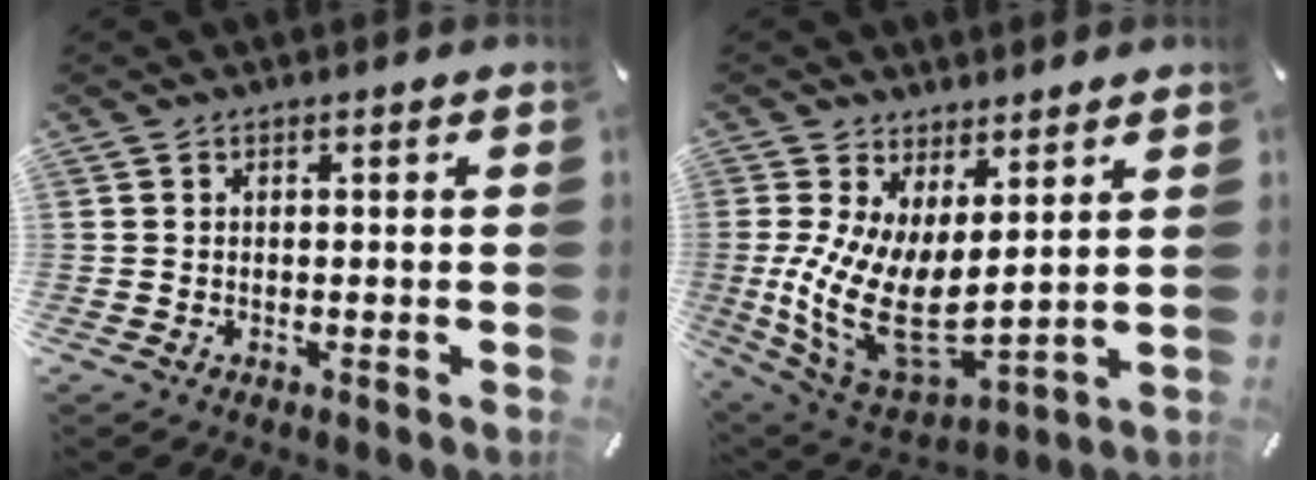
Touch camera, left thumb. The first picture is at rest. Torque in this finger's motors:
{"motor_torque": [0.90, 1.72, 1.51, -0.63, 0.70]}